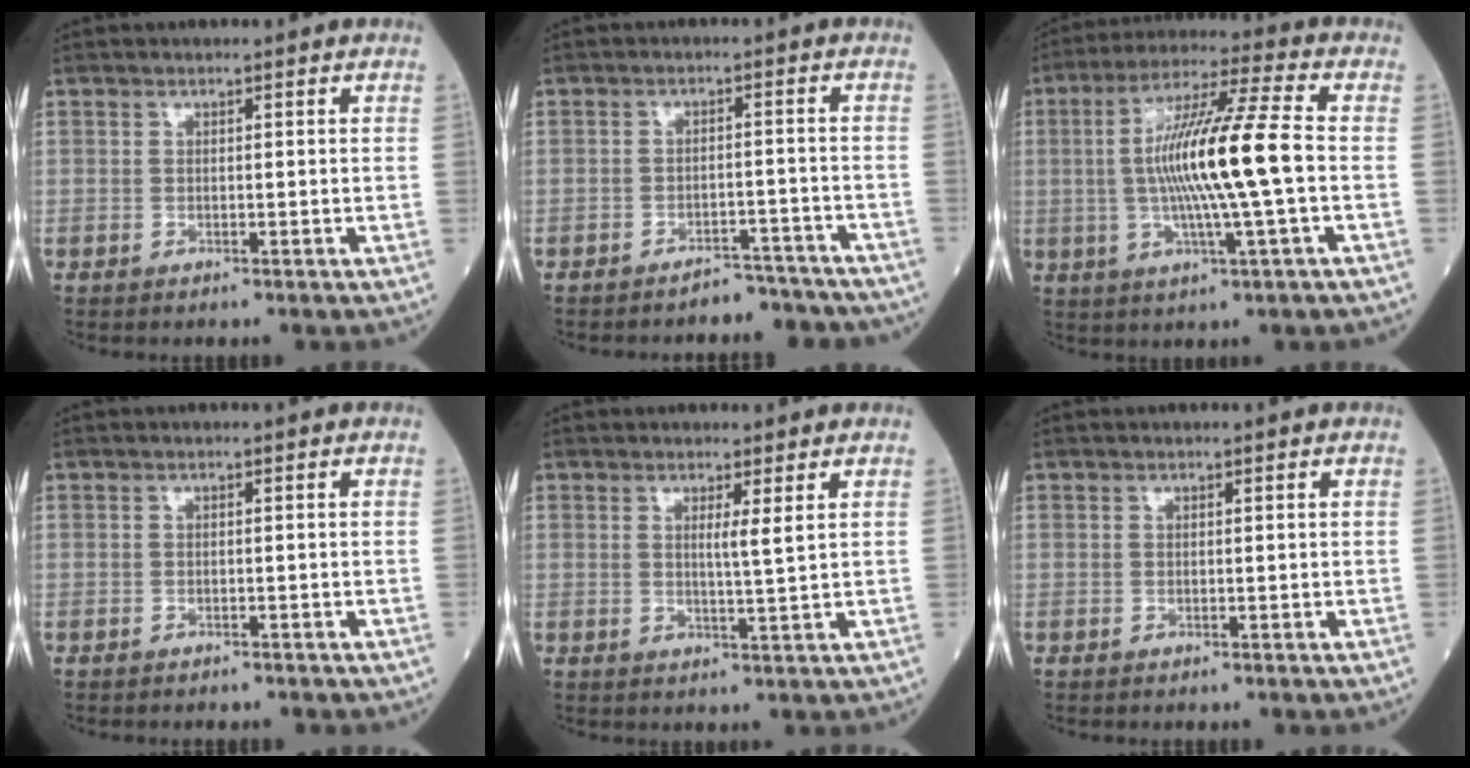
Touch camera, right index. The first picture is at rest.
{"total": 6.8, "force": [-6.4, 2.1, 0.7], "torque": [0.010, 0.016, -0.080]}
{"total": 14.3, "force": [-0.6, -0.3, 14.3], "torque": [-0.266, 0.007, -0.016]}
{"total": 2.1, "force": [-1.8, 0.7, 0.6], "torque": [-0.017, -0.002, -0.021]}
{"total": 2.4, "force": [0.9, -0.5, 2.1], "torque": [-0.035, -0.008, 0.015]}
{"total": 0.0}